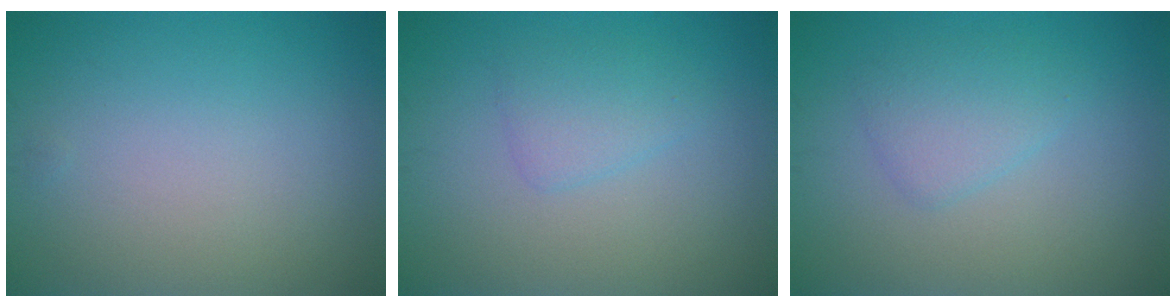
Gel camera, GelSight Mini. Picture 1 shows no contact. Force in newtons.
{"total": 1.9, "press": 1.9, "slide": 0.2}
{"total": 2.3, "press": 2.3, "slide": 0.1}